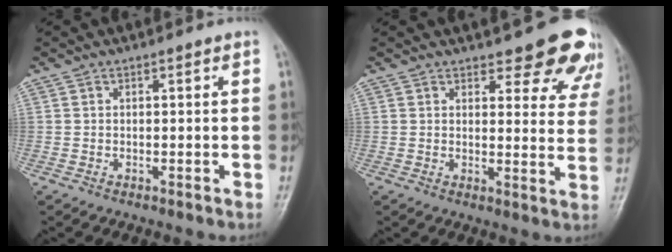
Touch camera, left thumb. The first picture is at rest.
{"total": 12.0, "force": [9.8, 4.4, 5.3], "torque": [-0.009, -0.060, 0.097]}